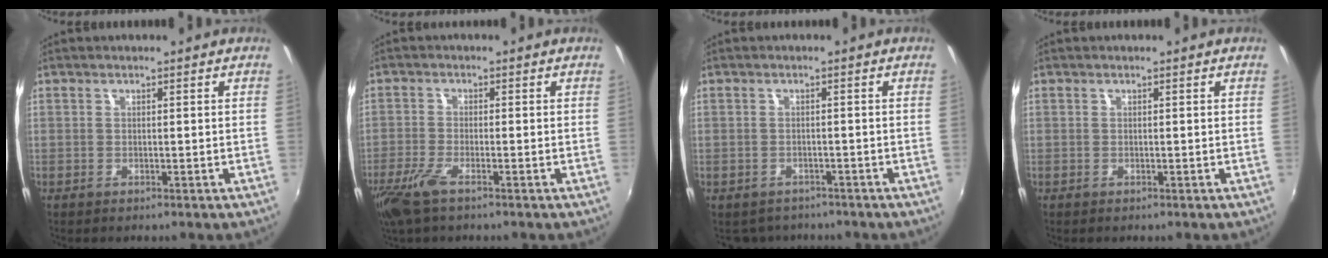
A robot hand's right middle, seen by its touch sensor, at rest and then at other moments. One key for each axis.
{"total": 5.7, "fx": -3.8, "fy": 1.2, "fz": 4.1, "tx": -0.103, "ty": -0.016, "tz": -0.075}
{"total": 3.9, "fx": -3.3, "fy": 2.0, "fz": 0.5, "tx": -0.019, "ty": -0.014, "tz": -0.047}
{"total": 0.0}